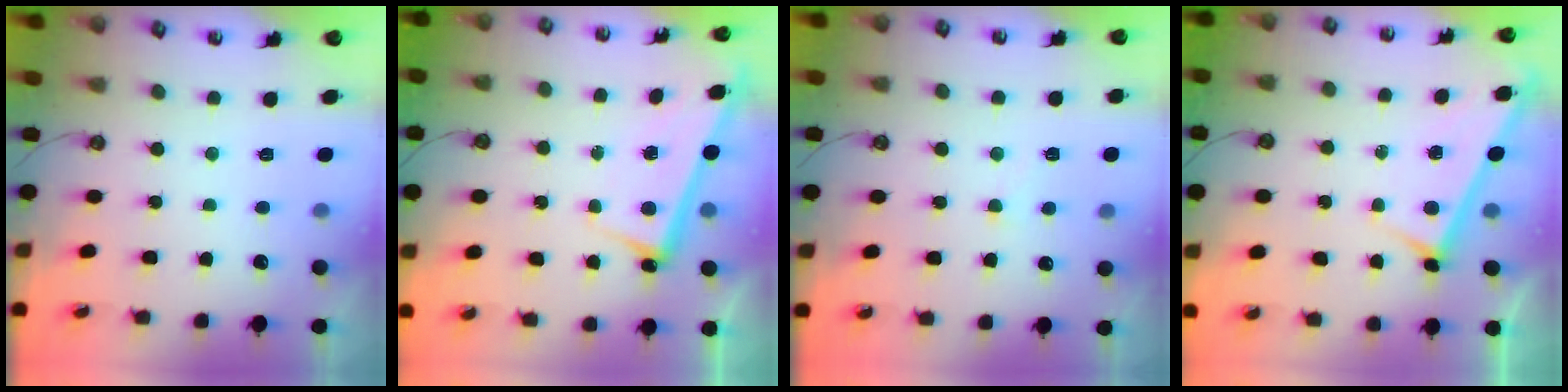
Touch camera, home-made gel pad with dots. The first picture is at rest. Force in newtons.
{"total": 2.7, "press": 2.6, "slide": 0.7}
{"total": 4.9, "press": 4.9, "slide": 0.6}
{"total": 3.0, "press": 2.9, "slide": 0.3}